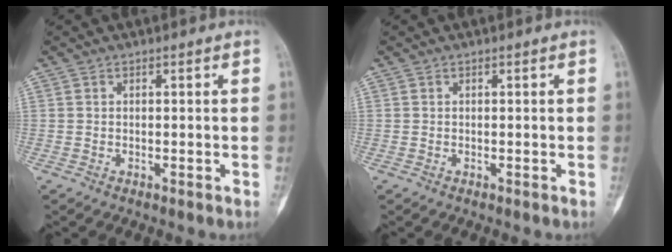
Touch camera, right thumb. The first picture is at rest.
{"total": 0.0}